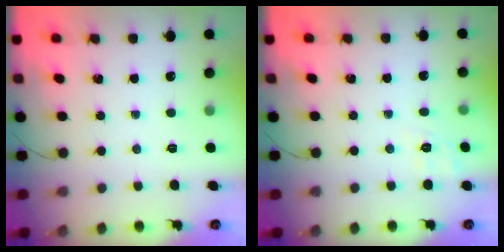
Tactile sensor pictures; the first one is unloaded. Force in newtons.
{"total": 2.1, "press": 0.9, "slide": 1.9}